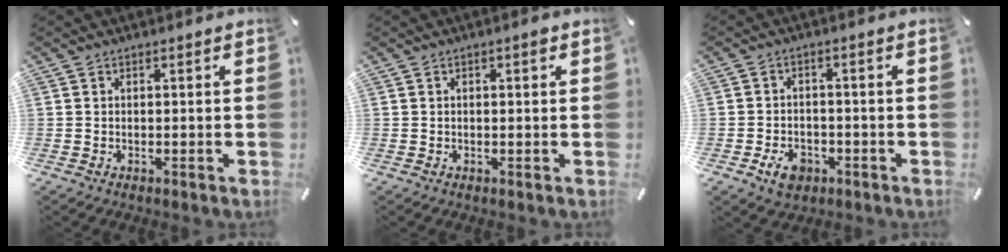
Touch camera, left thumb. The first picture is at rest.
{"total": 1.3, "force": [0.3, 0.5, 1.1], "torque": [-0.015, 0.002, 0.001]}
{"total": 5.5, "force": [-2.7, 3.9, 2.8], "torque": [-0.063, 0.010, -0.051]}